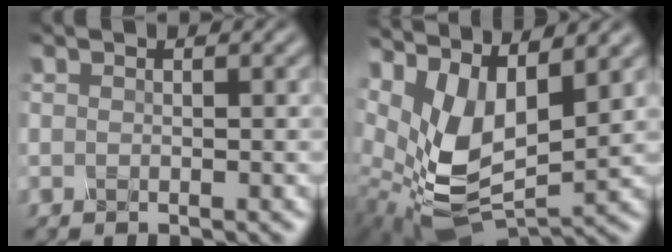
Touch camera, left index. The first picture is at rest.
{"total": 8.1, "force": [3.1, 4.0, 6.3], "torque": [-0.142, -0.010, 0.076]}